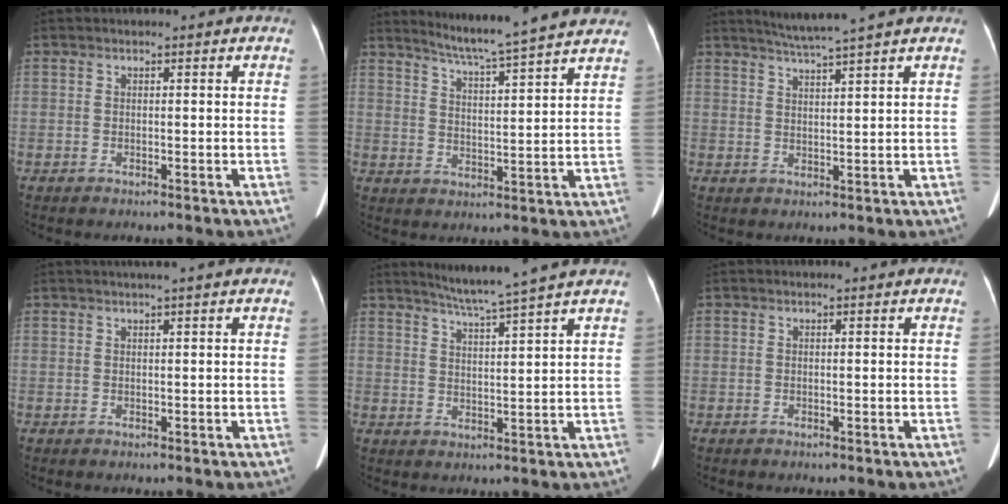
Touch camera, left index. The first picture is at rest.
{"total": 13.4, "force": [12.2, -1.2, 5.4], "torque": [-0.096, -0.005, 0.166]}
{"total": 5.6, "force": [4.7, -1.6, 2.5], "torque": [-0.045, 0.005, 0.080]}
{"total": 1.5, "force": [1.0, -0.3, 1.1], "torque": [-0.019, 0.007, 0.021]}
{"total": 7.4, "force": [6.3, -2.0, 3.4], "torque": [-0.057, -0.003, 0.100]}
{"total": 0.0}